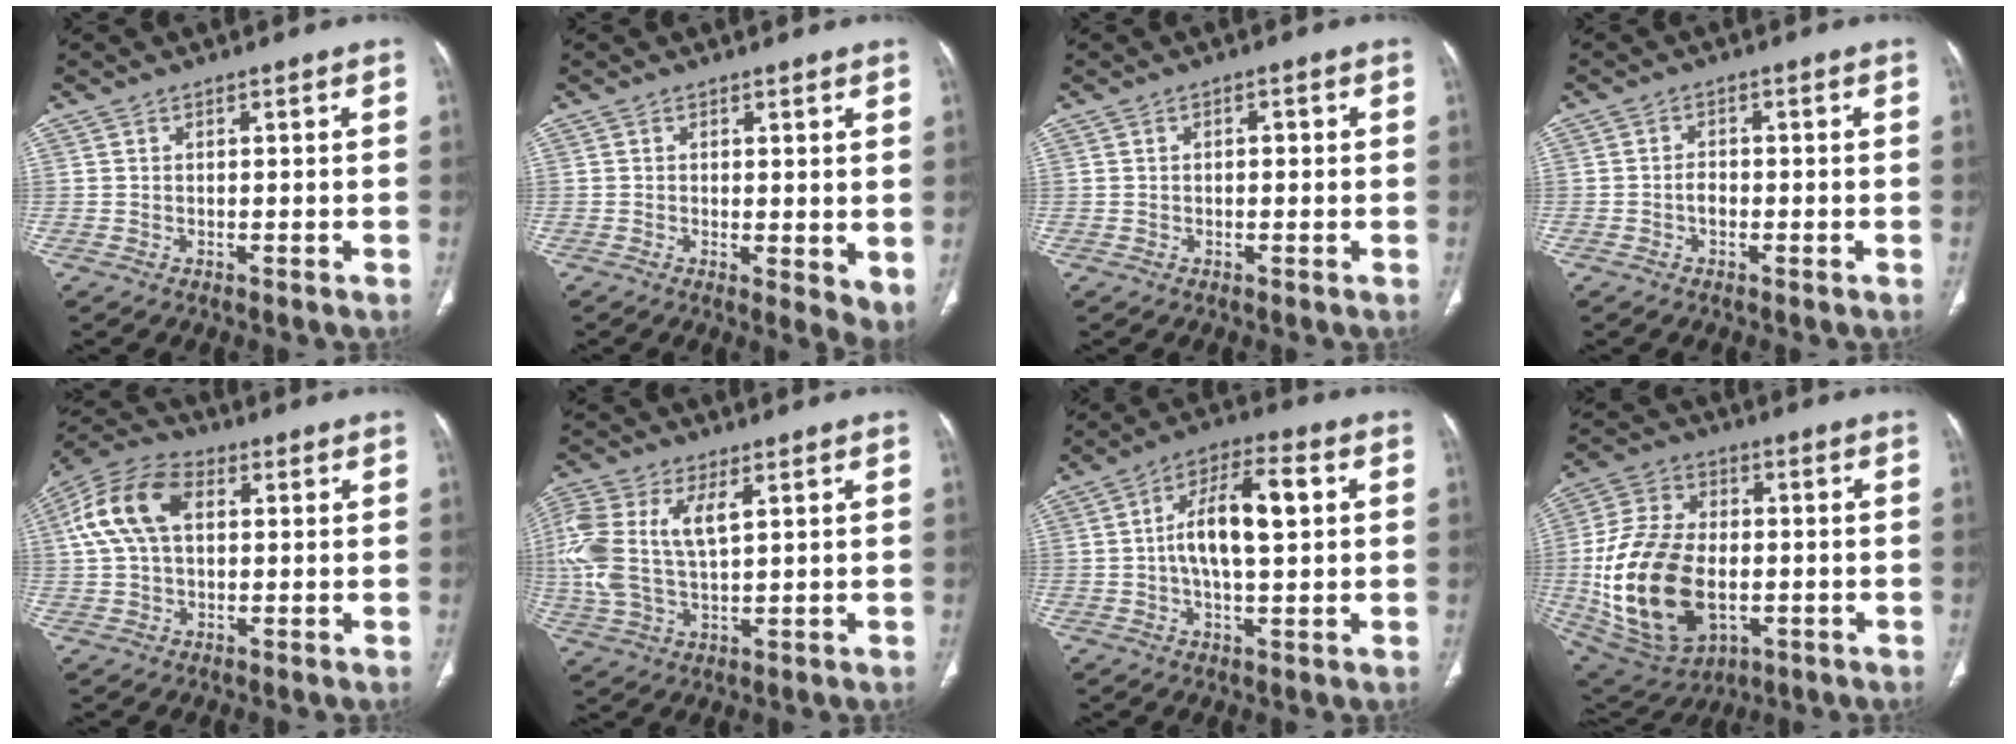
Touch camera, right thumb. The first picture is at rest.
{"total": 4.9, "force": [0.3, 1.9, 4.5], "torque": [-0.060, -0.016, 0.005]}
{"total": 1.3, "force": [0.1, 0.7, 1.1], "torque": [-0.015, 0.004, 0.001]}
{"total": 1.7, "force": [-0.7, 1.2, 1.1], "torque": [-0.013, 0.005, -0.014]}
{"total": 12.5, "force": [2.7, 7.8, 9.3], "torque": [-0.192, 0.030, 0.045]}
{"total": 14.5, "force": [3.4, 7.3, 12.0], "torque": [-0.289, 0.008, 0.070]}
{"total": 12.4, "force": [1.5, 5.0, 11.2], "torque": [-0.194, 0.021, 0.021]}
{"total": 23.1, "force": [-3.3, 14.6, 17.7], "torque": [-0.336, 0.002, -0.037]}